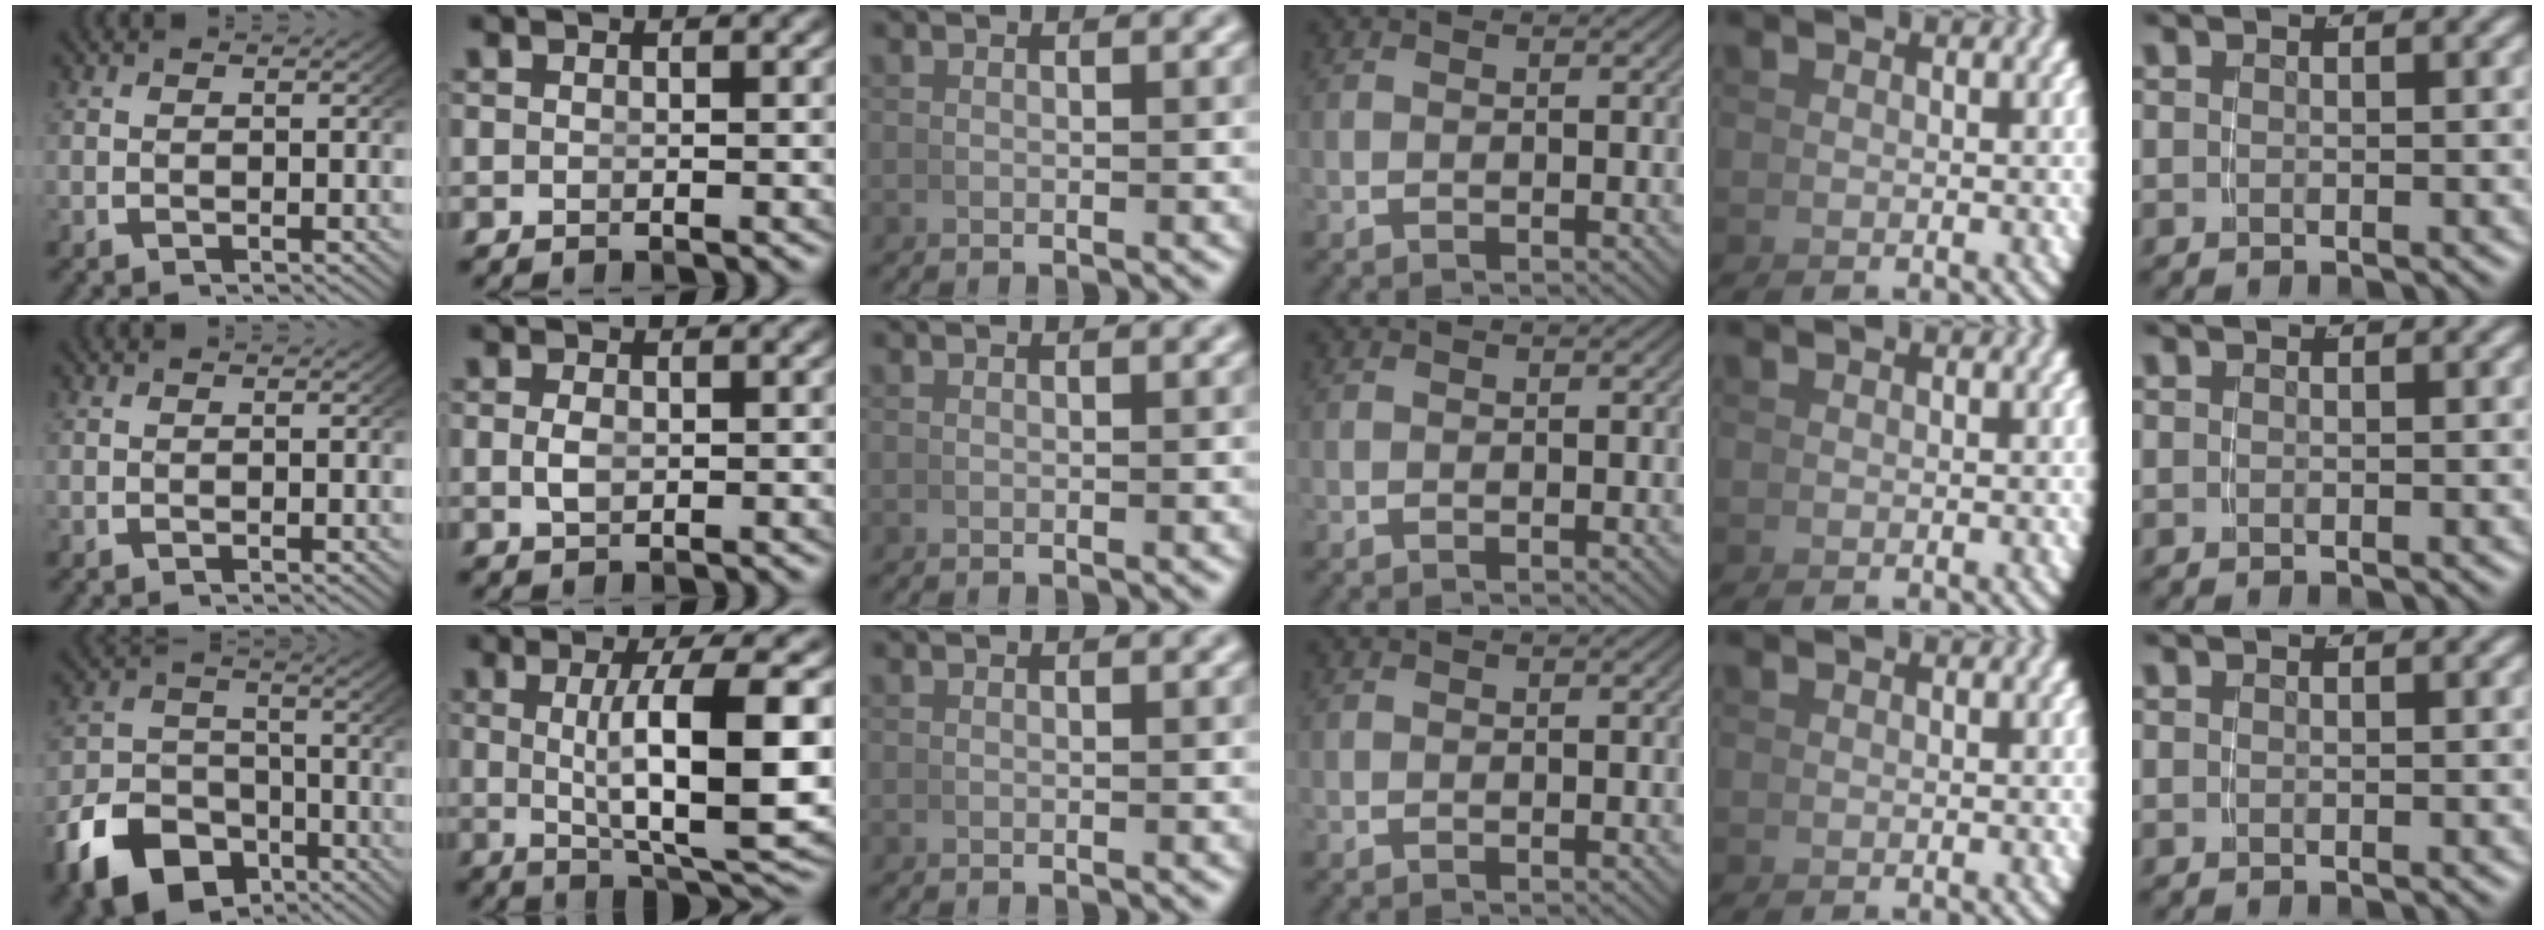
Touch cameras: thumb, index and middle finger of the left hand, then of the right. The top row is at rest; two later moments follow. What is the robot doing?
{"motion": "grasp_and_lifting", "object": "coin"}